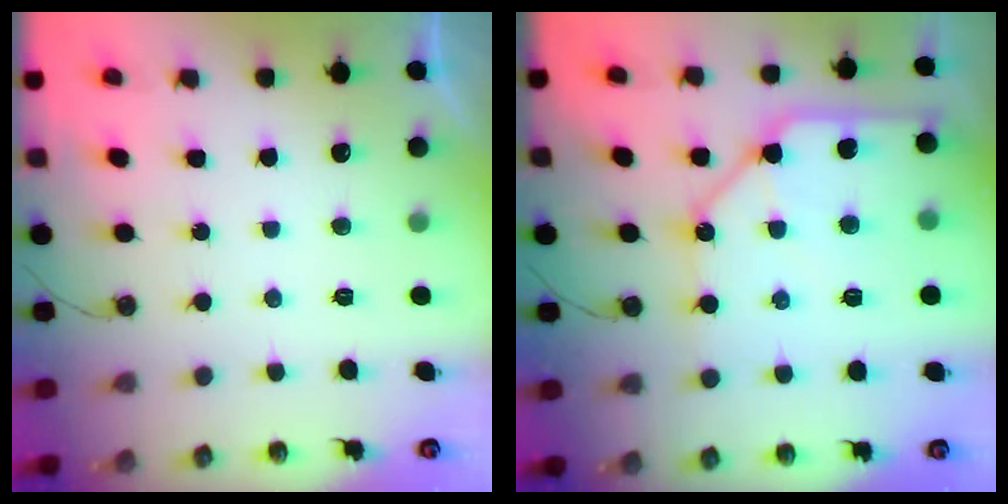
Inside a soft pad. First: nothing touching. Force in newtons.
{"total": 14.2, "press": 14.1, "slide": 1.6}